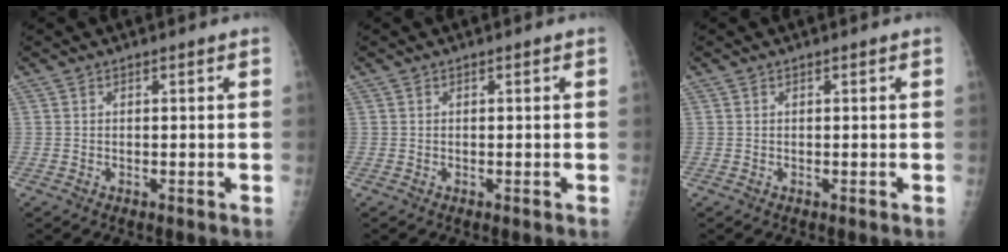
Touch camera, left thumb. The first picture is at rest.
{"total": 0.0}
{"total": 0.0}